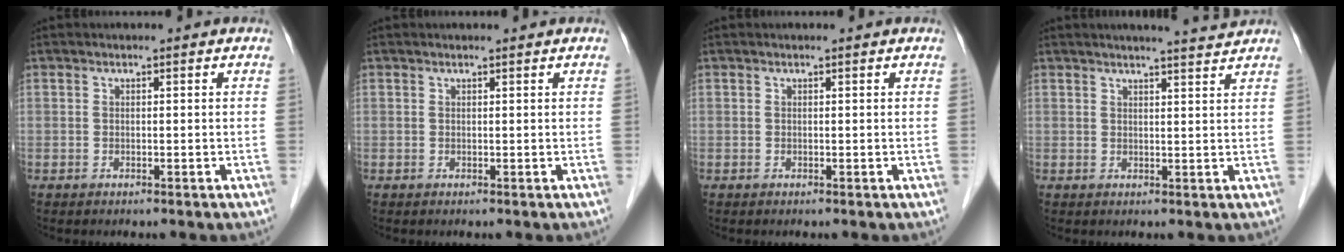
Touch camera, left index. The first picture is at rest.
{"total": 1.0, "force": [0.9, -0.1, 0.3], "torque": [-0.008, 0.005, 0.015]}
{"total": 0.5, "force": [0.5, 0.0, 0.2], "torque": [-0.004, 0.002, 0.007]}
{"total": 5.5, "force": [5.0, -0.6, 2.0], "torque": [-0.035, 0.003, 0.060]}